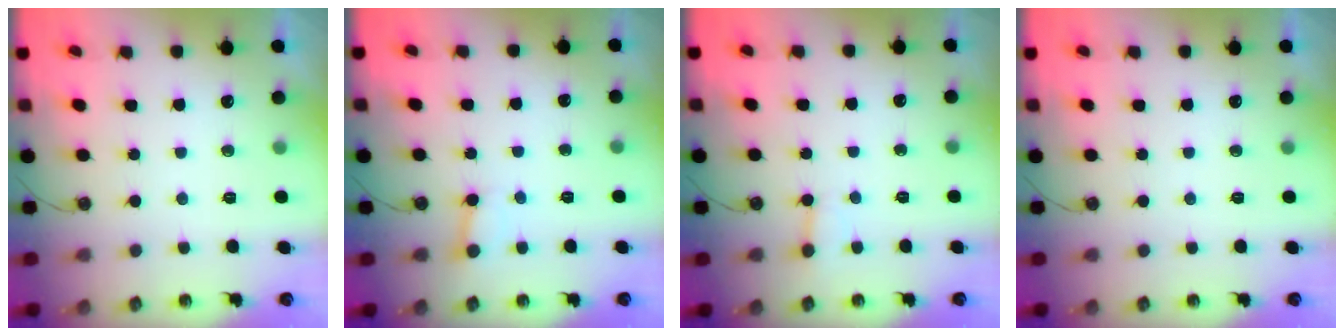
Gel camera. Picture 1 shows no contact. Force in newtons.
{"total": 2.6, "press": 2.6, "slide": 0.2}
{"total": 3.1, "press": 3.1, "slide": 0.3}
{"total": 0.0}